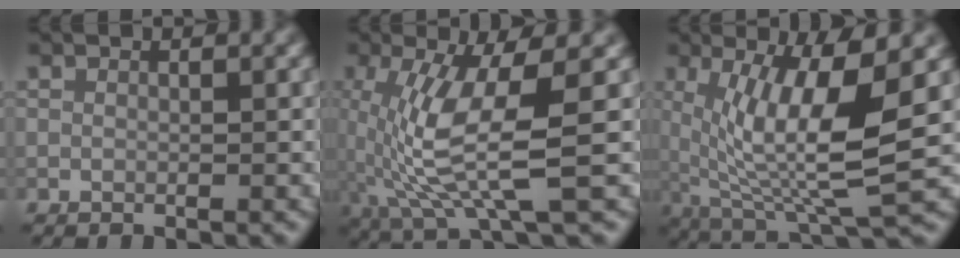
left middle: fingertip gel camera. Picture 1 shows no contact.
{"total": 8.4, "force": [-0.5, 2.0, 8.2], "torque": [-0.180, -0.004, -0.005]}
{"total": 10.8, "force": [1.2, 2.8, 10.3], "torque": [-0.182, -0.011, 0.027]}